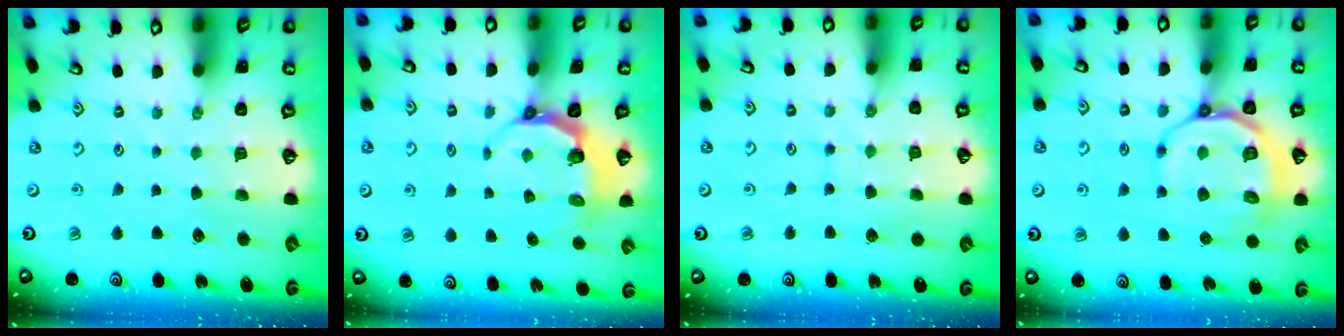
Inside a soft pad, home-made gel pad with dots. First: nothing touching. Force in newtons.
{"total": 5.0, "press": 4.1, "slide": 2.9}
{"total": 7.1, "press": 7.1, "slide": 0.2}
{"total": 11.5, "press": 11.2, "slide": 2.6}